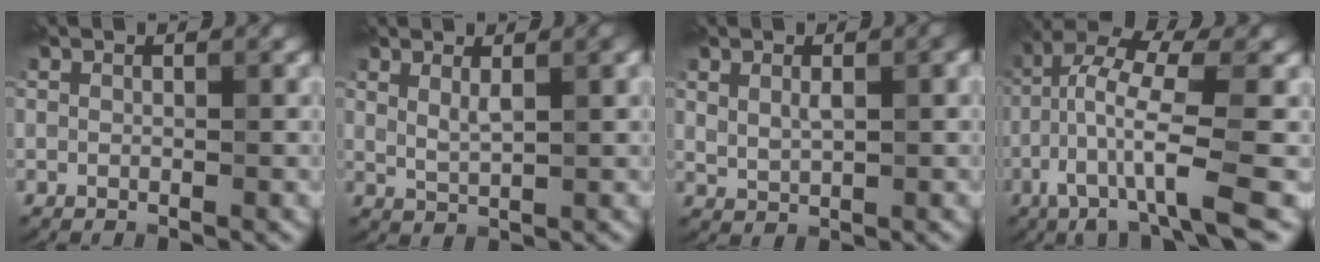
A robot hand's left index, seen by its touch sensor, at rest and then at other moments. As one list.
[{"total": 2.0, "force": [1.6, 0.5, 1.2], "torque": [-0.024, 0.008, 0.025]}, {"total": 1.7, "force": [1.3, 0.6, 1.0], "torque": [-0.028, 0.007, 0.026]}, {"total": 8.0, "force": [-2.3, 2.1, 7.3], "torque": [-0.141, 0.024, -0.043]}]